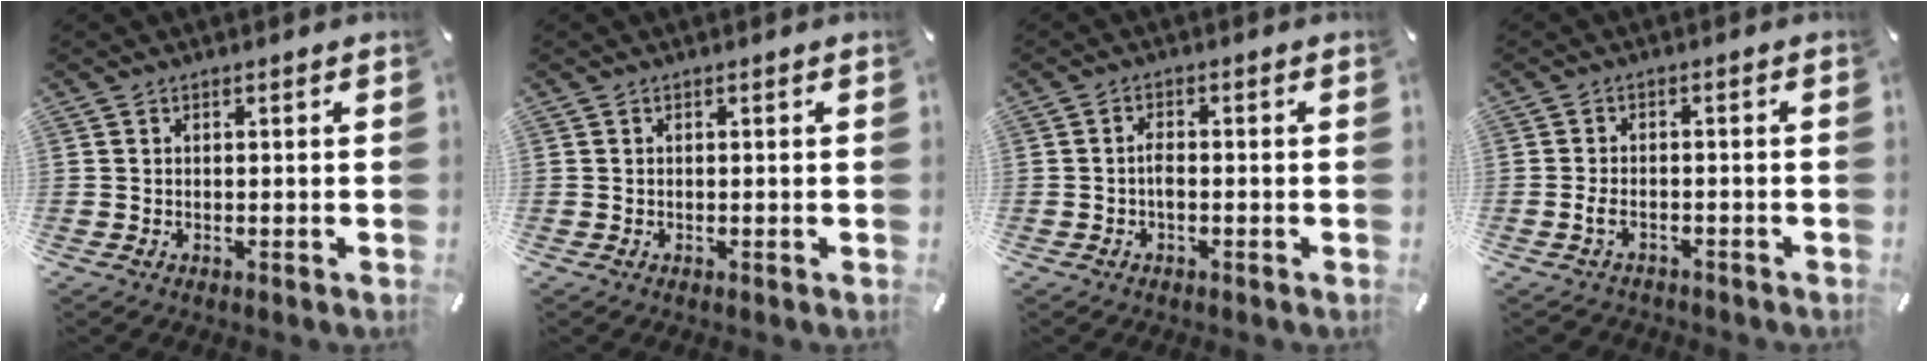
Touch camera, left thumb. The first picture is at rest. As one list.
[{"total": 0.0}, {"total": 2.6, "force": [-0.7, 1.2, 2.2], "torque": [-0.042, 0.005, -0.013]}, {"total": 3.3, "force": [-1.8, 1.9, 1.9], "torque": [-0.049, 0.005, -0.038]}]